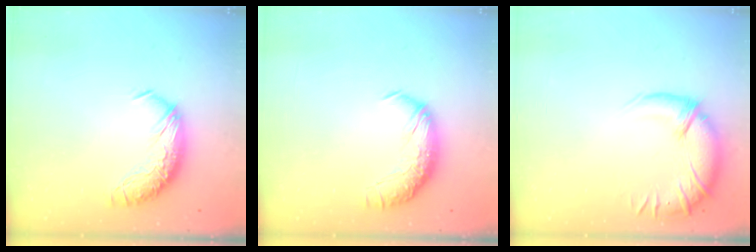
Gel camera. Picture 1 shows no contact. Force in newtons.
{"total": 2.5, "press": 1.3, "slide": 2.2}
{"total": 3.0, "press": 1.5, "slide": 2.6}